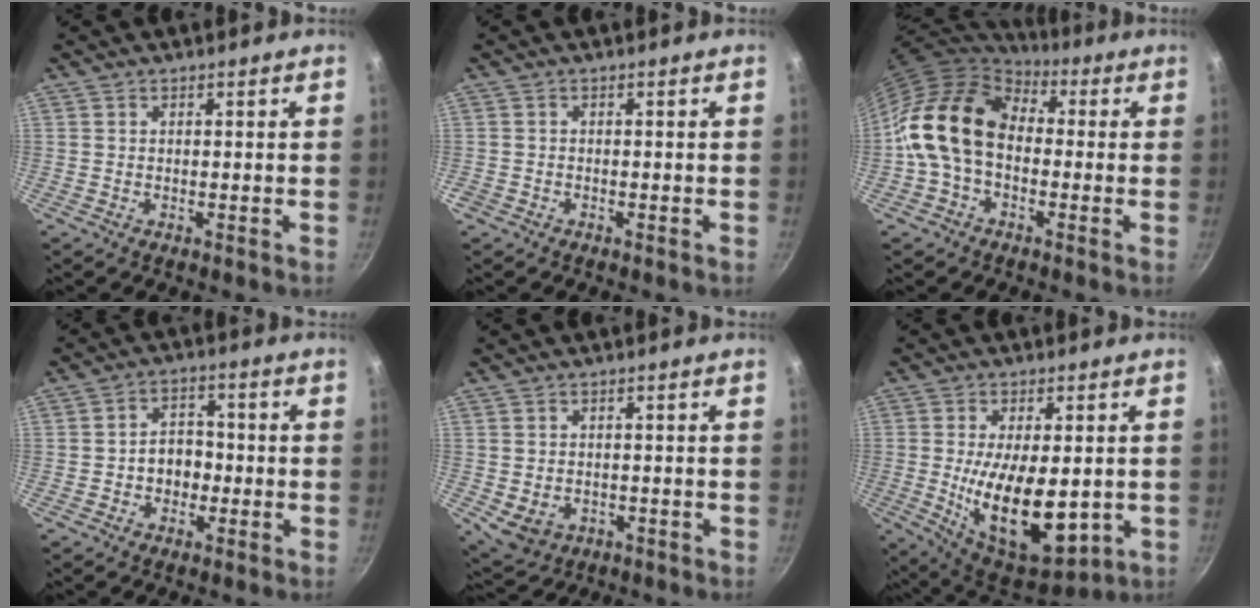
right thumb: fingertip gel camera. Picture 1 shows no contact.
{"total": 1.0, "force": [-0.7, 0.8, 0.2], "torque": [-0.014, 0.006, -0.013]}
{"total": 15.7, "force": [-0.4, 11.3, 11.0], "torque": [-0.174, 0.037, -0.025]}
{"total": 5.8, "force": [-1.2, 4.6, 3.3], "torque": [-0.015, 0.016, -0.022]}
{"total": 5.5, "force": [-1.2, 4.3, 3.1], "torque": [-0.039, 0.000, -0.005]}
{"total": 18.3, "force": [-2.1, 9.2, 15.7], "torque": [-0.235, -0.017, -0.015]}